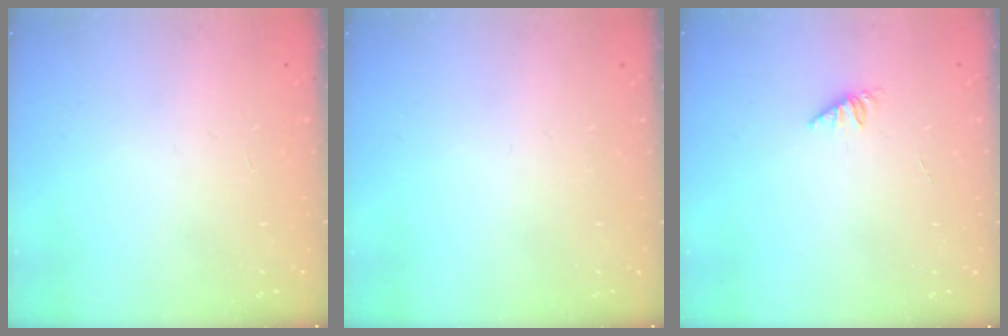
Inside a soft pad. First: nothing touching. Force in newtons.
{"total": 0.0}
{"total": 1.0, "press": 1.0, "slide": 0.3}